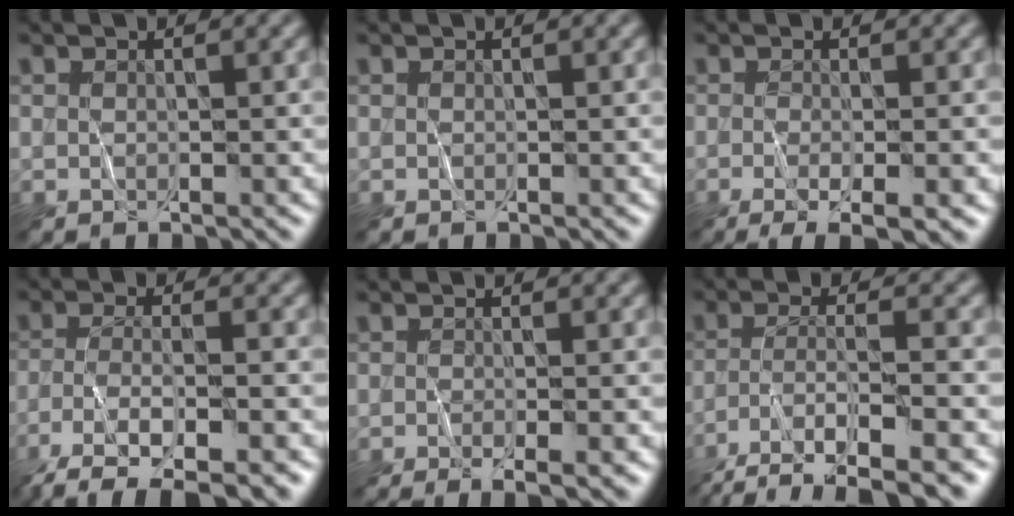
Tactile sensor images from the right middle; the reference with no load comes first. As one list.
[{"total": 0.0}, {"total": 5.0, "force": [-2.0, 1.2, 4.4], "torque": [-0.064, -0.010, -0.026]}, {"total": 7.5, "force": [-5.4, 1.9, 4.9], "torque": [-0.086, 0.001, -0.100]}, {"total": 3.5, "force": [-1.5, 0.9, 3.0], "torque": [-0.033, -0.006, -0.015]}, {"total": 6.9, "force": [-4.8, 1.6, 4.7], "torque": [-0.082, -0.003, -0.082]}]